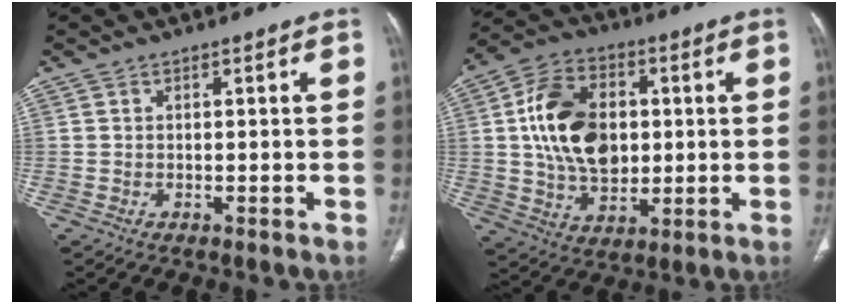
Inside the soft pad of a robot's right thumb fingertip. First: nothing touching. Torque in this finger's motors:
{"motor_torque": [2.12, 2.12, 1.57, 0.04, 0.18]}